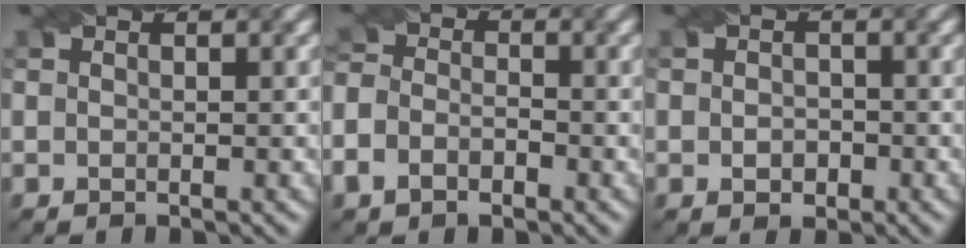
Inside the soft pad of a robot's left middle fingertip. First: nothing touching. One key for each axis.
{"total": 3.8, "fx": -1.8, "fy": 2.6, "fz": 2.1, "tx": -0.041, "ty": 0.000, "tz": -0.045}
{"total": 1.7, "fx": -0.5, "fy": 1.2, "fz": 1.1, "tx": -0.020, "ty": -0.001, "tz": -0.011}